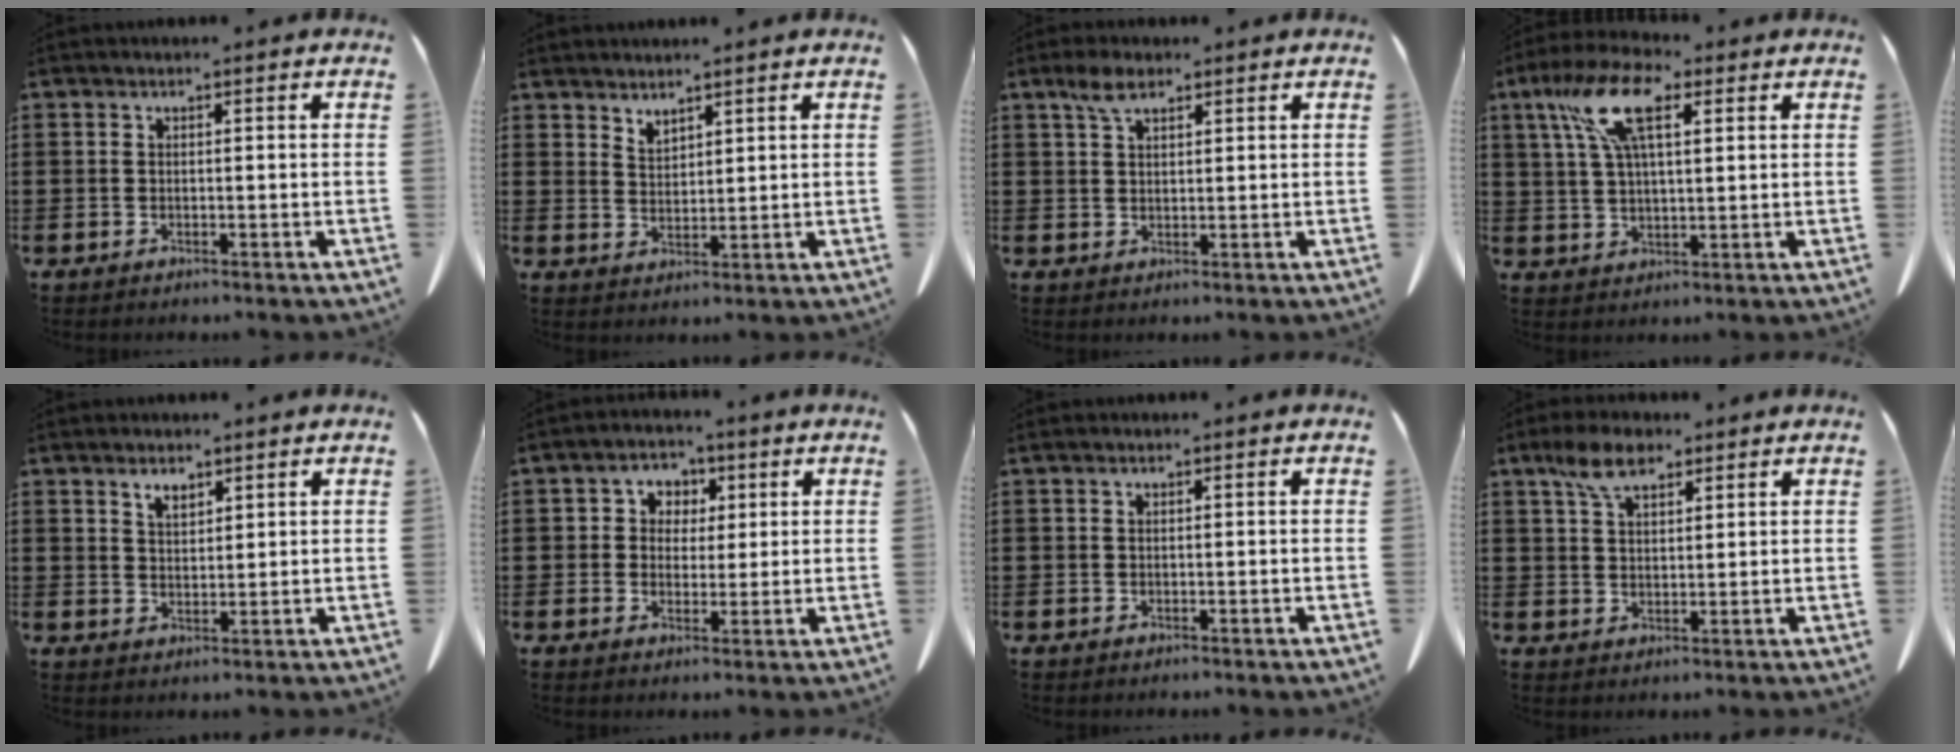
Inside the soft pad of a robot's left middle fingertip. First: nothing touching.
{"total": 2.6, "force": [2.6, 0.3, -0.1], "torque": [-0.004, -0.007, 0.051]}
{"total": 3.7, "force": [2.3, 1.6, 2.4], "torque": [-0.055, 0.004, 0.041]}
{"total": 10.6, "force": [4.6, 4.0, 8.6], "torque": [-0.196, 0.007, 0.078]}
{"total": 2.5, "force": [2.0, 0.8, 1.1], "torque": [-0.018, -0.003, 0.037]}
{"total": 3.8, "force": [1.3, 3.5, 0.7], "torque": [-0.027, 0.011, 0.018]}
{"total": 0.0}
{"total": 6.0, "force": [3.9, 2.8, 3.6], "torque": [-0.082, 0.006, 0.073]}